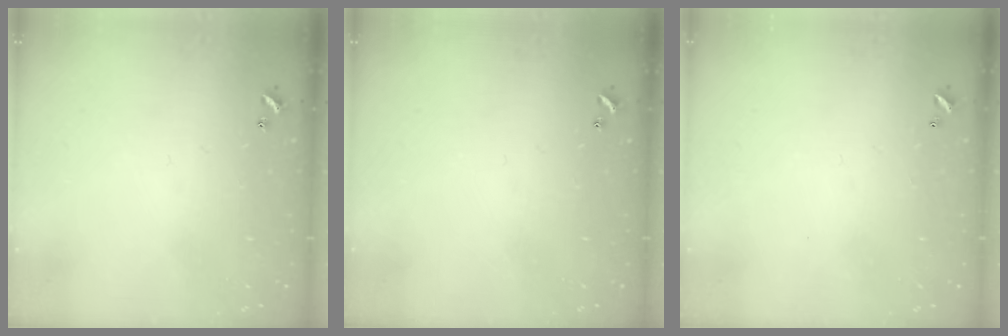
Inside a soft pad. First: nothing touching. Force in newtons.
{"total": 0.0}
{"total": 3.0, "press": 3.0, "slide": 0.1}